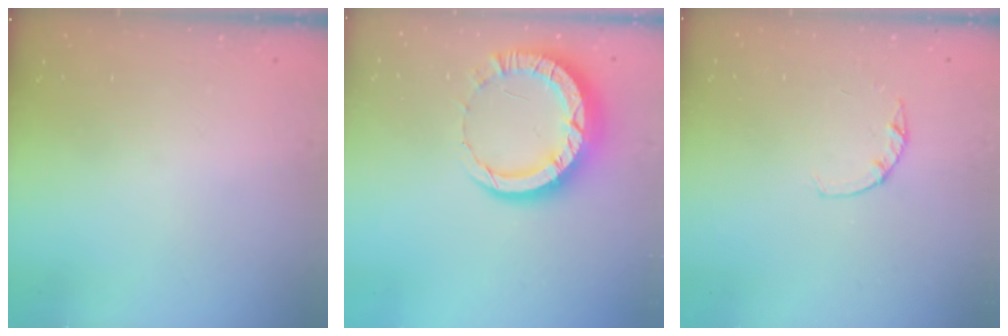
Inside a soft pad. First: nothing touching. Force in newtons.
{"total": 10.4, "press": 10.4, "slide": 1.0}
{"total": 2.2, "press": 2.2, "slide": 0.4}